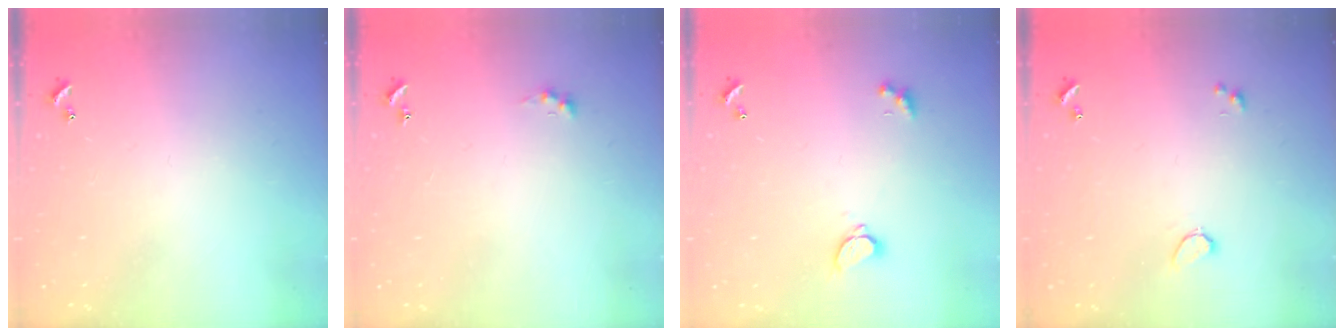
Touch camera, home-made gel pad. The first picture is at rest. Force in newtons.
{"total": 0.8, "press": 0.7, "slide": 0.4}
{"total": 1.6, "press": 1.6, "slide": 0.5}
{"total": 0.8, "press": 0.7, "slide": 0.4}